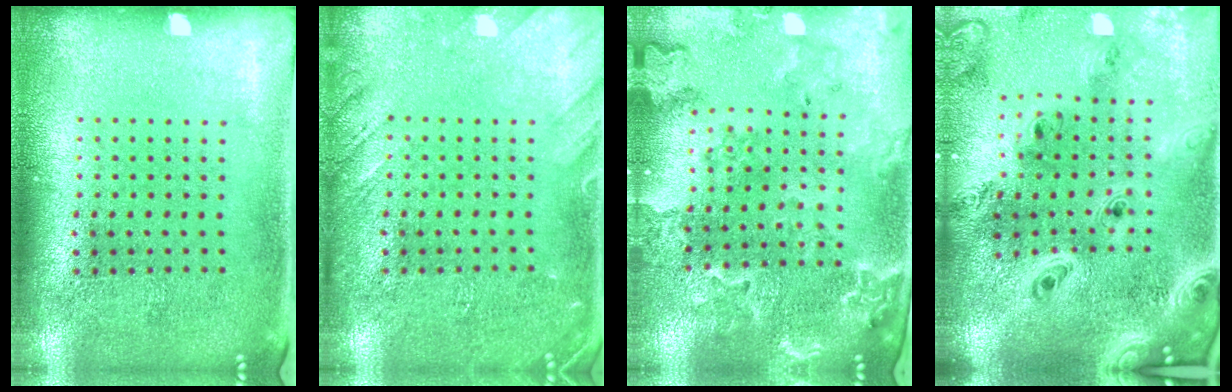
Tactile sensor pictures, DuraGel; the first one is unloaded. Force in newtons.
{"total": 2.1, "press": 2.1, "slide": 0.2}
{"total": 1.8, "press": 1.8, "slide": 0.3}
{"total": 3.9, "press": 3.0, "slide": 2.5}